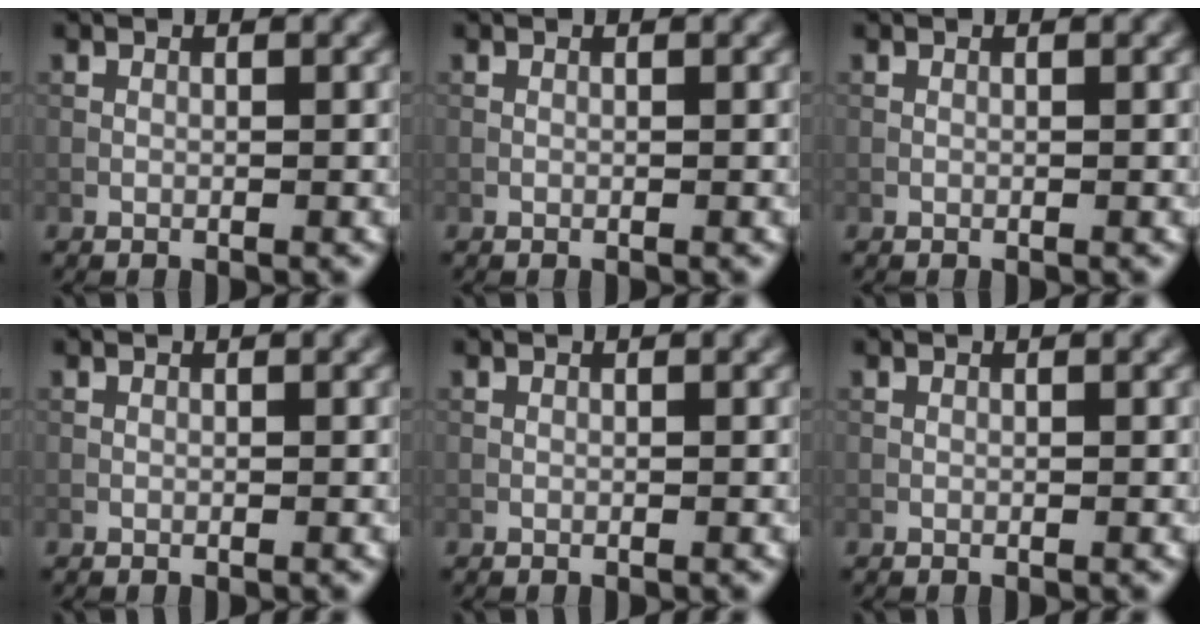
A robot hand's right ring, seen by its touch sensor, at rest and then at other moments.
{"total": 0.0}
{"total": 0.0}
{"total": 0.0}
{"total": 0.0}
{"total": 0.0}